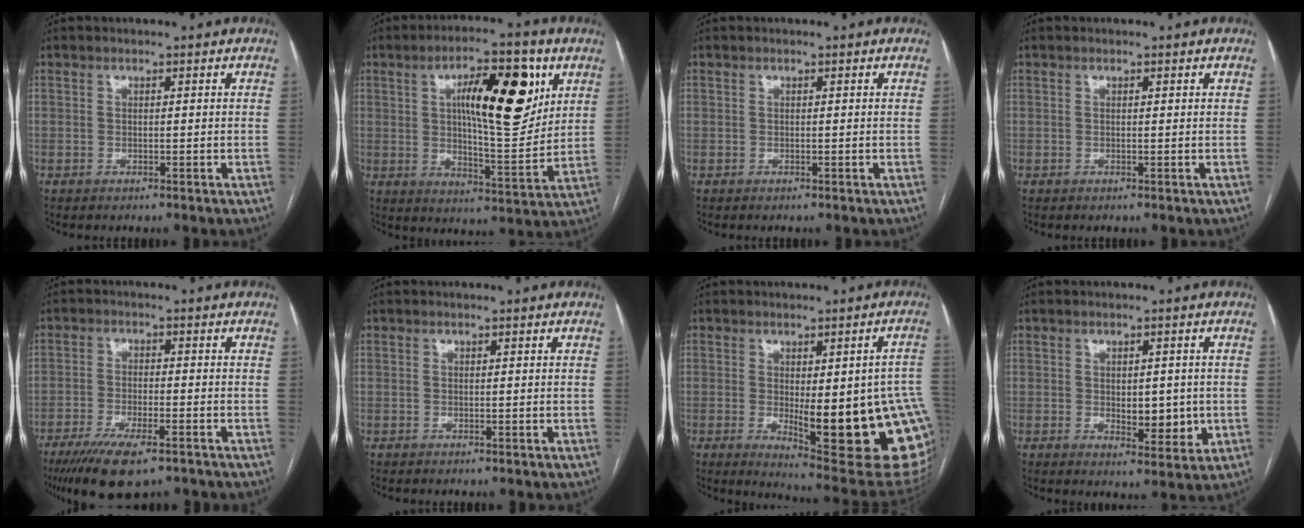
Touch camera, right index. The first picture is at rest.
{"total": 15.9, "force": [5.5, 4.2, 14.3], "torque": [-0.220, 0.009, 0.088]}
{"total": 0.0}
{"total": 0.0}
{"total": 10.6, "force": [-7.3, 2.6, 7.2], "torque": [-0.121, -0.021, -0.116]}
{"total": 0.0}
{"total": 21.2, "force": [-3.3, 4.2, 20.5], "torque": [-0.172, -0.009, -0.021]}
{"total": 5.7, "force": [-0.4, 2.7, 5.0], "torque": [-0.065, -0.006, 0.005]}